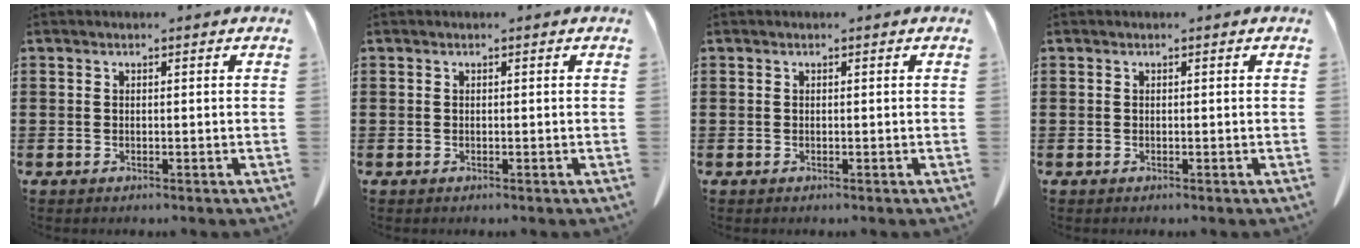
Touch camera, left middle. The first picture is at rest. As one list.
[{"total": 0.0}, {"total": 0.0}, {"total": 0.0}]